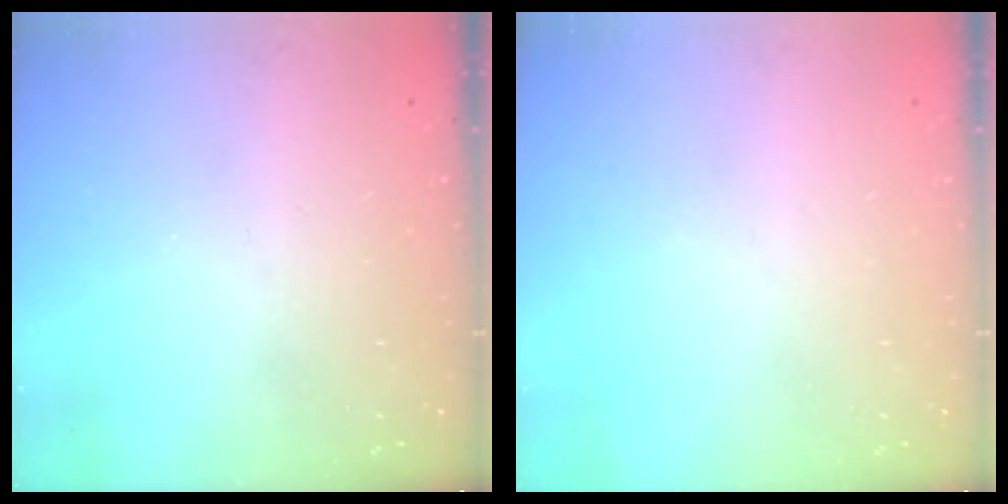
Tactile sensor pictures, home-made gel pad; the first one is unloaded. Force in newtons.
{"total": 0.0}